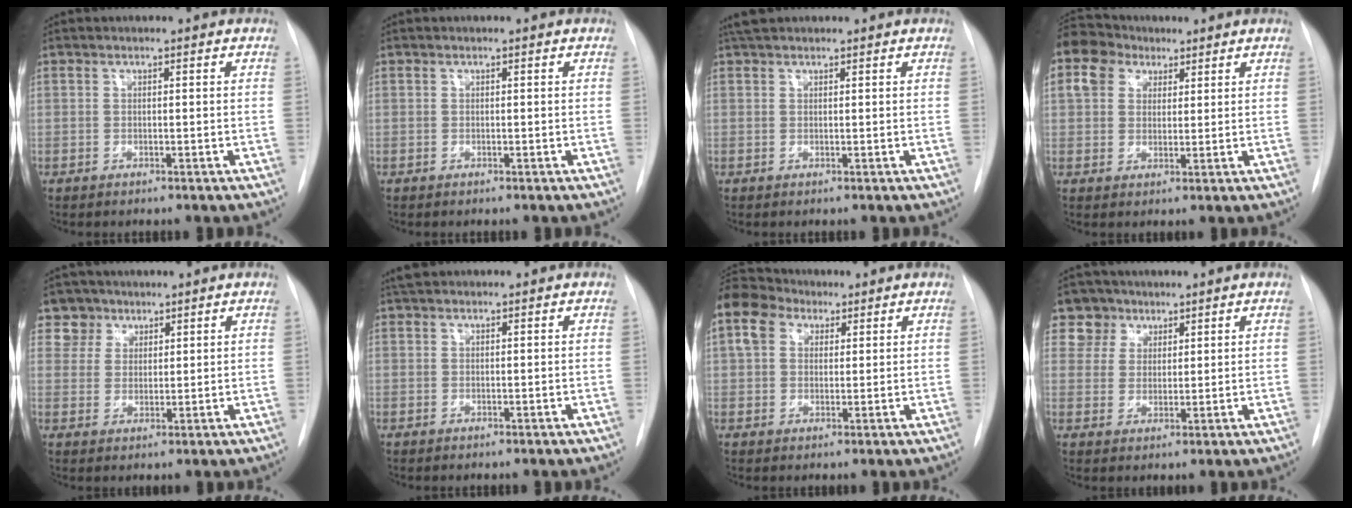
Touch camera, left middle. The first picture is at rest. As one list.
[{"total": 0.0}, {"total": 2.6, "force": [2.2, 0.8, 0.9], "torque": [-0.016, 0.020, 0.040]}, {"total": 13.6, "force": [7.5, 10.1, 5.3], "torque": [-0.152, 0.063, 0.142]}, {"total": 4.6, "force": [3.1, 3.4, -0.4], "torque": [0.018, 0.003, 0.055]}, {"total": 1.7, "force": [1.5, 0.6, 0.5], "torque": [-0.012, 0.017, 0.027]}, {"total": 11.9, "force": [6.4, 8.2, 5.7], "torque": [-0.154, 0.061, 0.120]}, {"total": 5.1, "force": [3.3, 3.8, -0.3], "torque": [0.015, 0.005, 0.060]}]